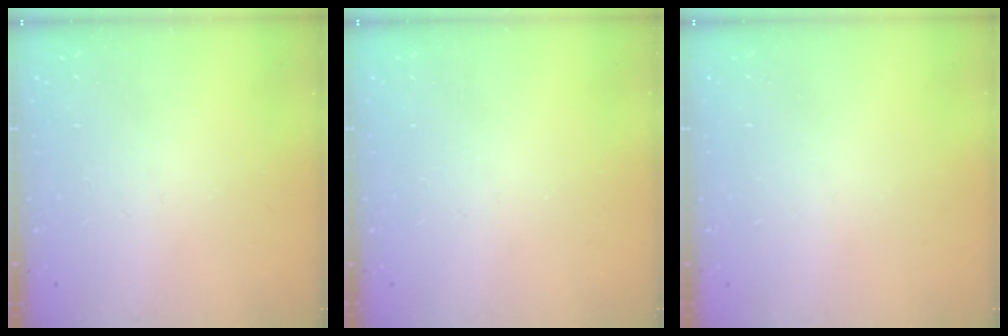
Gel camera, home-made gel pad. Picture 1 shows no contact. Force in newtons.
{"total": 0.0}
{"total": 0.0}